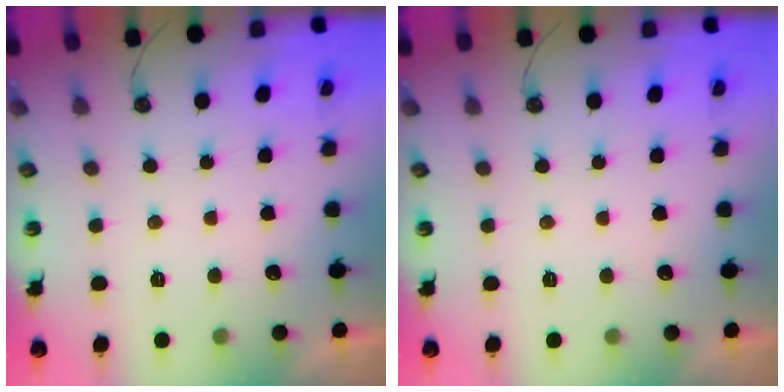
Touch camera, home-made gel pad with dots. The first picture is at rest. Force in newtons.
{"total": 0.0}